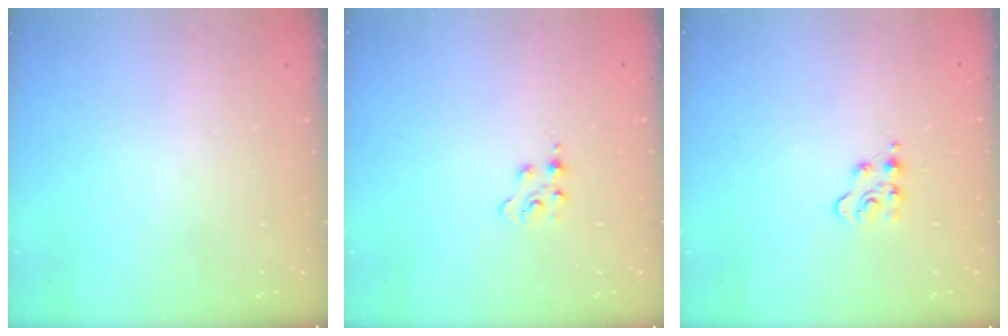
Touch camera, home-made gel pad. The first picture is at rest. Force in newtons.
{"total": 2.3, "press": 2.3, "slide": 0.4}
{"total": 4.6, "press": 4.6, "slide": 0.6}